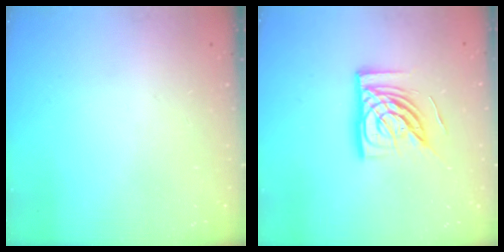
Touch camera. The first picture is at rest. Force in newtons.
{"total": 15.0, "press": 15.0, "slide": 1.4}